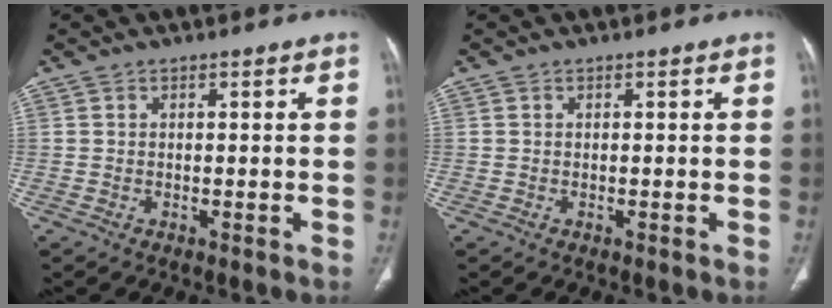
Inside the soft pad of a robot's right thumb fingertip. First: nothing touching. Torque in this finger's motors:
{"motor_torque": [-0.16, 0.09, 0.27, -0.12, -0.04]}